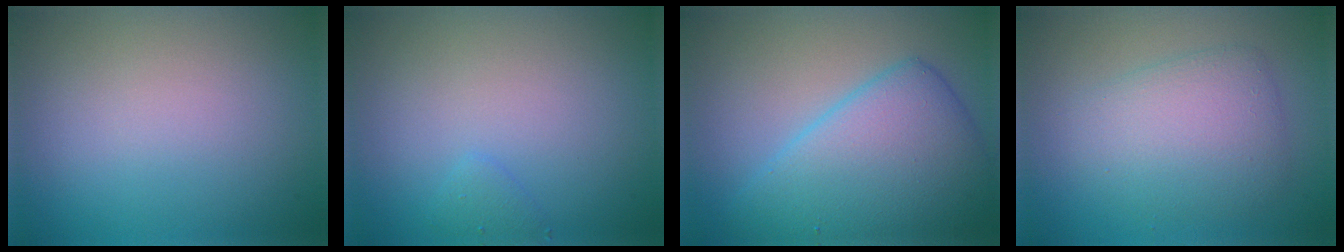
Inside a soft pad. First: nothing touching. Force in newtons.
{"total": 0.9, "press": 0.9, "slide": 0.0}
{"total": 7.8, "press": 7.8, "slide": 0.0}
{"total": 4.3, "press": 4.3, "slide": 0.1}